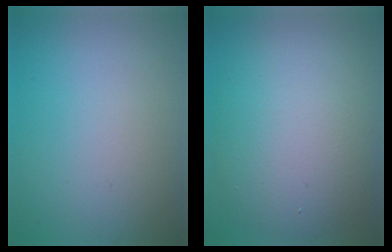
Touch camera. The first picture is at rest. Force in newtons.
{"total": 9.7, "press": 9.6, "slide": 0.7}